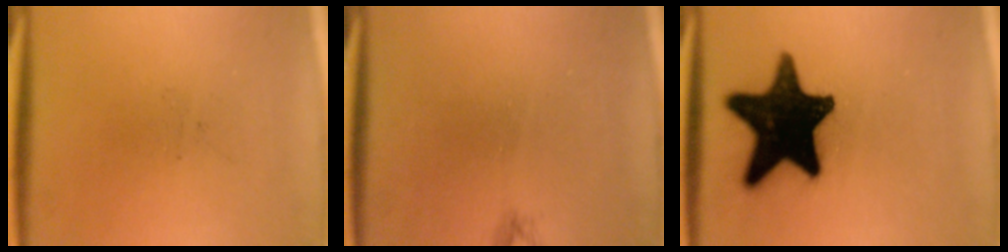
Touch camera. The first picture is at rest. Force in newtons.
{"total": 0.6}
{"total": 19.5}